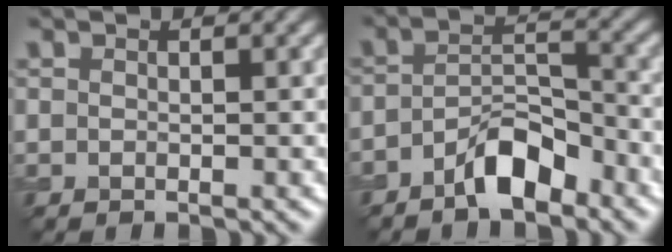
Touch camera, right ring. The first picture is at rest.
{"total": 4.5, "force": [-3.0, 1.7, 2.9], "torque": [-0.047, 0.012, -0.055]}